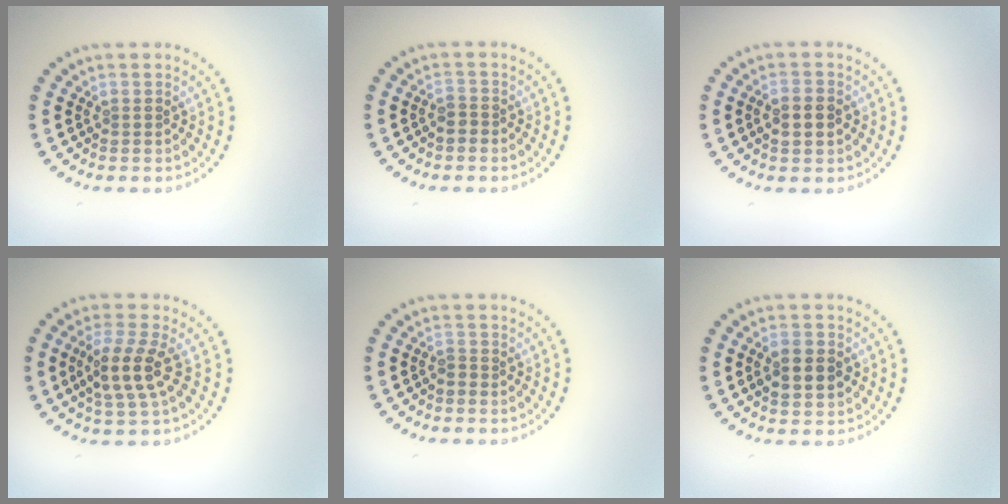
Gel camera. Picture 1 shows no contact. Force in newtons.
{"total": 1.0, "press": 0.8, "slide": 0.6}
{"total": 2.3, "press": 2.3, "slide": 0.2}
{"total": 3.8, "press": 3.4, "slide": 1.7}
{"total": 0.5, "press": 0.3, "slide": 0.4}
{"total": 3.3, "press": 3.3, "slide": 0.1}